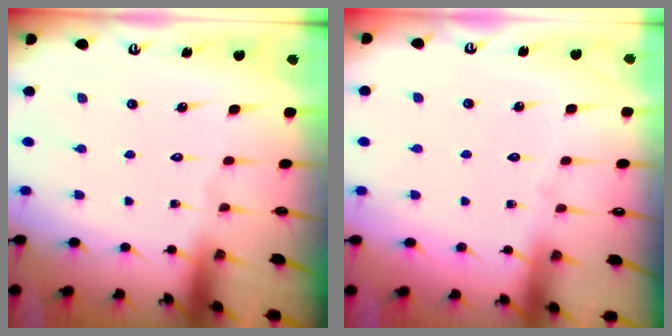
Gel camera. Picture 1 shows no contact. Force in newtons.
{"total": 2.6, "press": 2.6, "slide": 0.2}